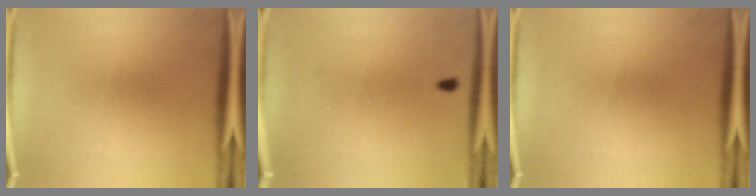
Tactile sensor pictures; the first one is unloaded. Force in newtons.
{"total": 0.8}
{"total": 0.0}